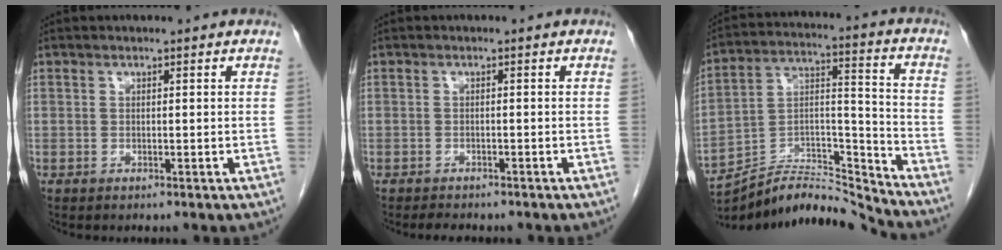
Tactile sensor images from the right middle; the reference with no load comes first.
{"total": 3.1, "force": [-2.7, 0.9, 1.2], "torque": [-0.025, -0.007, -0.032]}
{"total": 15.5, "force": [-15.5, -0.6, 1.1], "torque": [-0.023, 0.049, -0.271]}